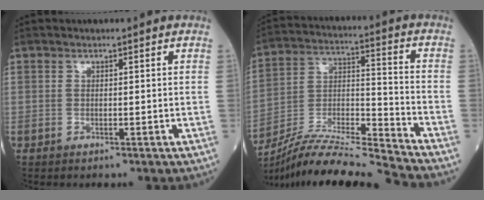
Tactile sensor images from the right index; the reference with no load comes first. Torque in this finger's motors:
{"motor_torque": [0.06, -0.44, 0.28, 0.04]}